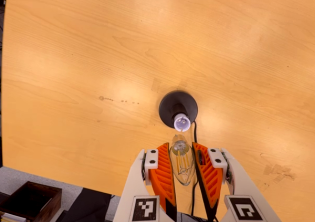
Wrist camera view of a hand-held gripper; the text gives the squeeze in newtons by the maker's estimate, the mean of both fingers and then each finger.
{"total": 13.2, "left": 13.9, "right": 12.6}